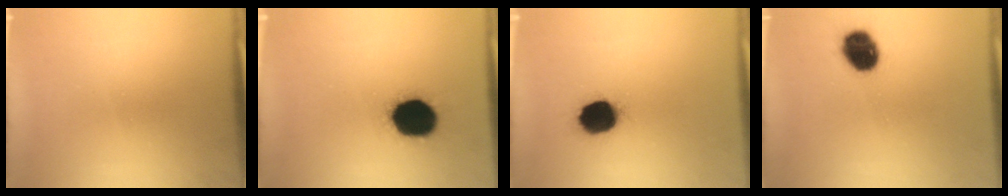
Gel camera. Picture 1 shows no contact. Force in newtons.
{"total": 17.1}
{"total": 12.8}
{"total": 10.1}